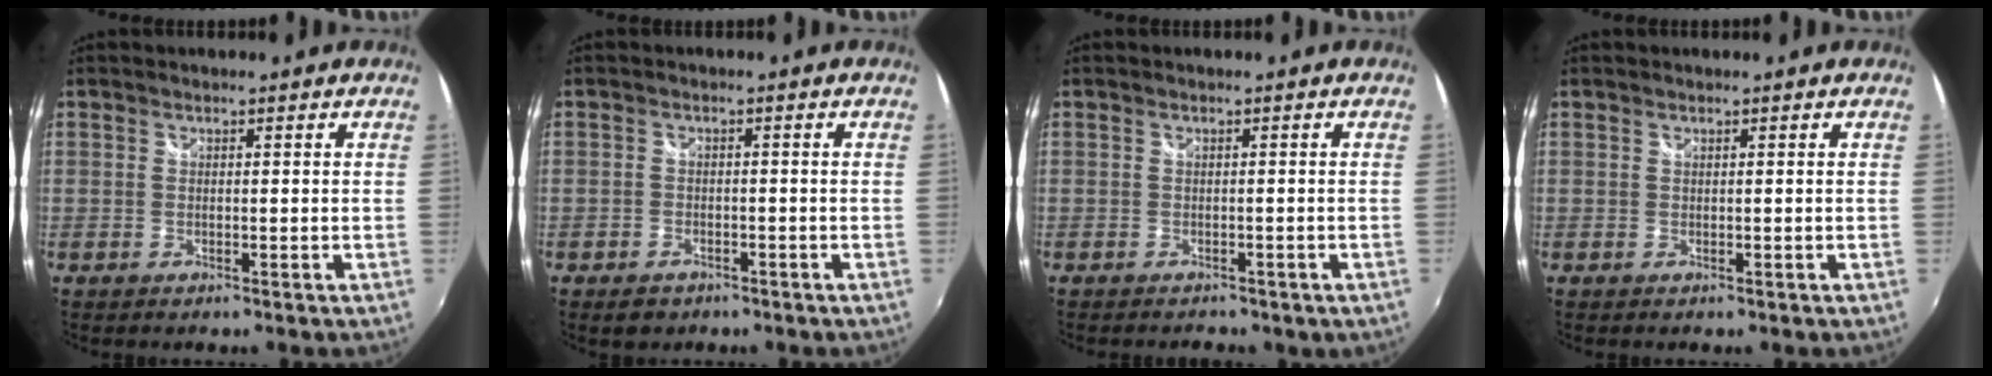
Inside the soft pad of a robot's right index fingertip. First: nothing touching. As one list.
[{"total": 3.3, "force": [-2.2, 2.3, 0.9], "torque": [-0.028, -0.003, -0.032]}, {"total": 4.0, "force": [-3.2, 1.8, 1.6], "torque": [-0.032, -0.016, -0.035]}, {"total": 0.0}]